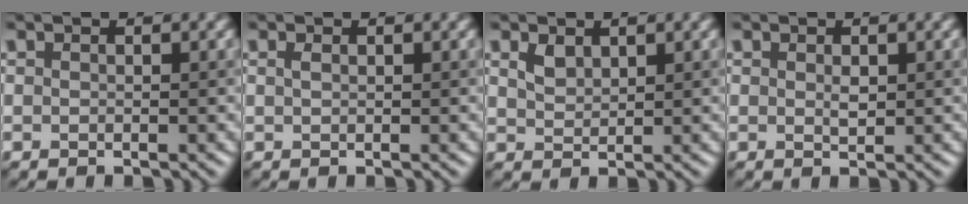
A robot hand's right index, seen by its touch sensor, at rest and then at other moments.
{"total": 0.6, "force": [0.3, 0.2, 0.4], "torque": [-0.010, 0.003, 0.006]}
{"total": 1.6, "force": [1.1, 0.9, 0.7], "torque": [-0.018, 0.000, 0.026]}
{"total": 0.8, "force": [0.3, 0.4, 0.7], "torque": [-0.015, -0.002, 0.006]}